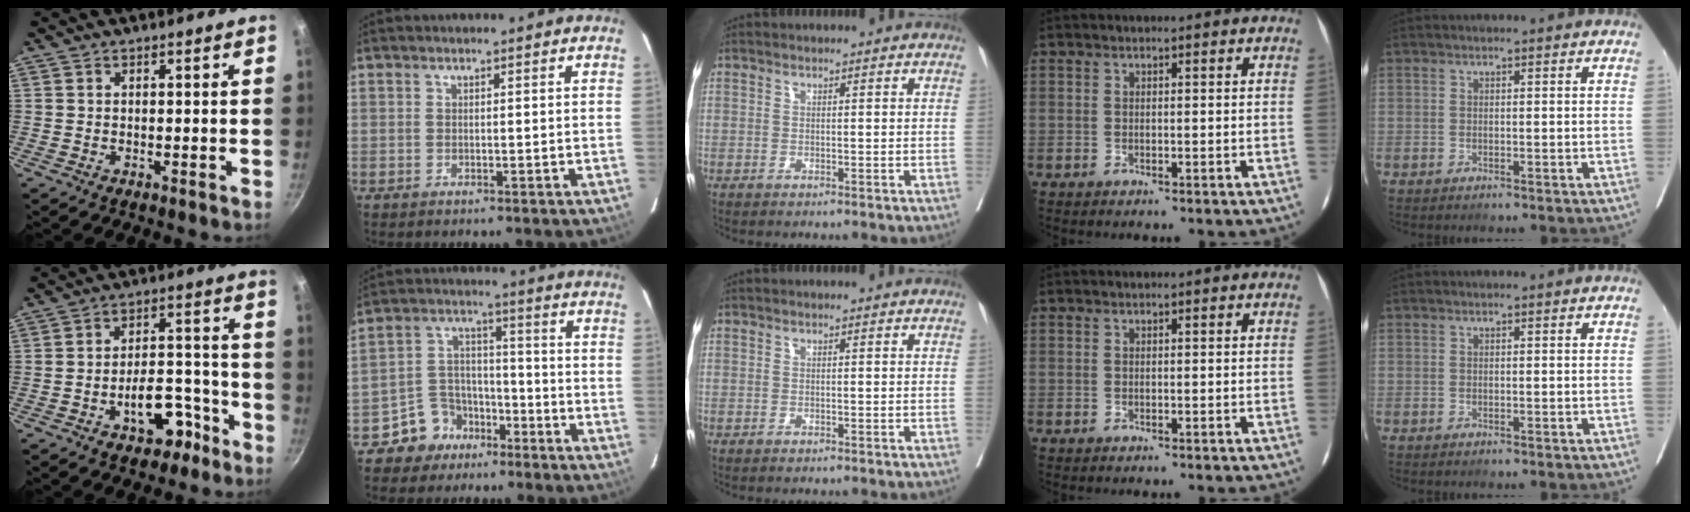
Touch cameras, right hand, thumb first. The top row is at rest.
{"thumb": {"total": 9.9, "force": [-5.5, 5.4, 6.2], "torque": [-0.076, 0.061, -0.081]}, "index": {"total": 7.9, "force": [-5.1, 5.9, 1.4], "torque": [-0.028, 0.021, -0.084]}}